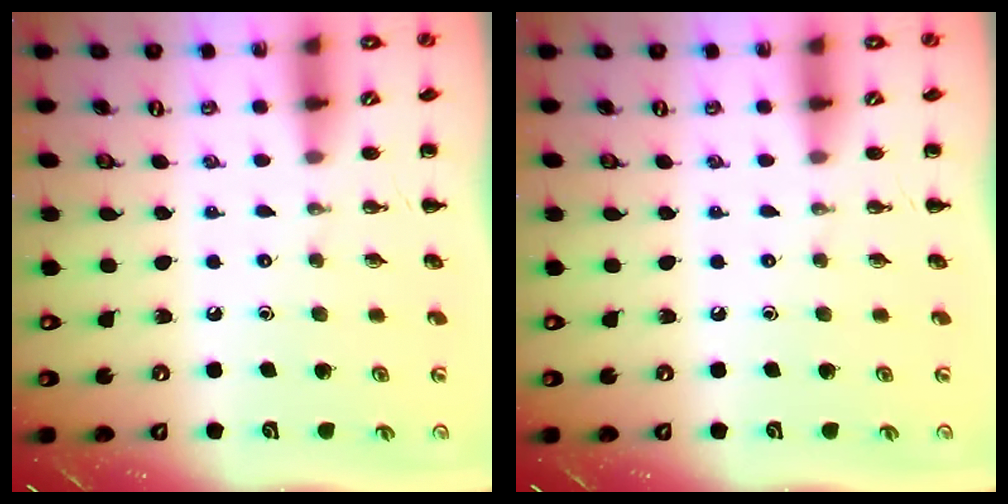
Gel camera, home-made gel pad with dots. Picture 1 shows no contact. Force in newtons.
{"total": 0.0}